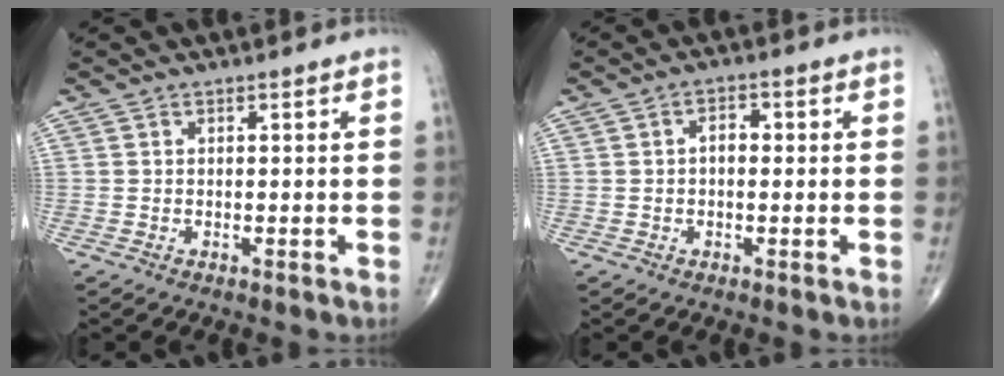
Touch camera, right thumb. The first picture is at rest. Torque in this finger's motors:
{"motor_torque": [0.00, -0.04, -0.03, 0.19, 0.04]}